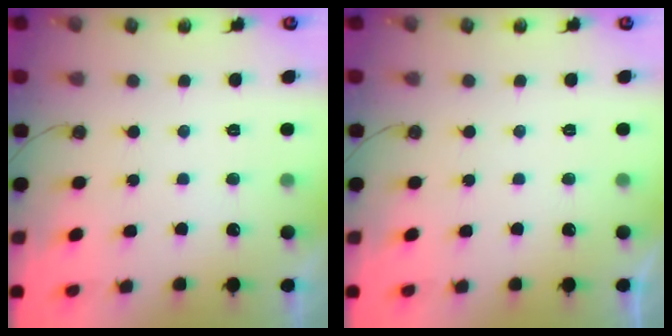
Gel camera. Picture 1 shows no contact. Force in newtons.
{"total": 0.0}